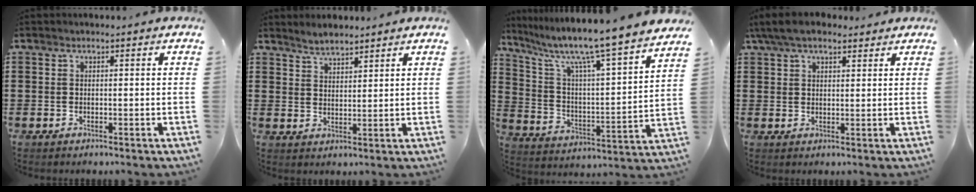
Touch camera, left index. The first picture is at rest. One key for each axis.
{"total": 2.8, "fx": 2.8, "fy": 0.5, "fz": 0.1, "tx": -0.010, "ty": -0.001, "tz": 0.053}
{"total": 9.0, "fx": 7.6, "fy": -0.4, "fz": 4.7, "tx": -0.125, "ty": -0.065, "tz": 0.115}
{"total": 5.4, "fx": 4.0, "fy": 1.9, "fz": 3.0, "tx": -0.069, "ty": 0.003, "tz": 0.076}